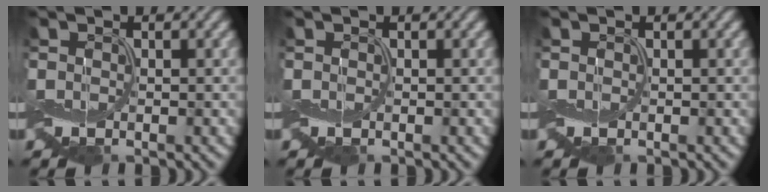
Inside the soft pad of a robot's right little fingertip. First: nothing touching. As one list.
[{"total": 0.0}, {"total": 0.0}]